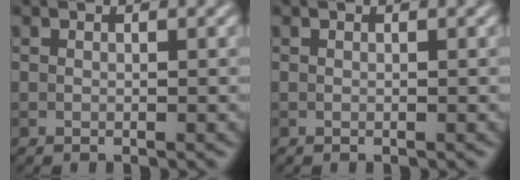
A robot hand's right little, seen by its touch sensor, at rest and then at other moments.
{"total": 0.0}